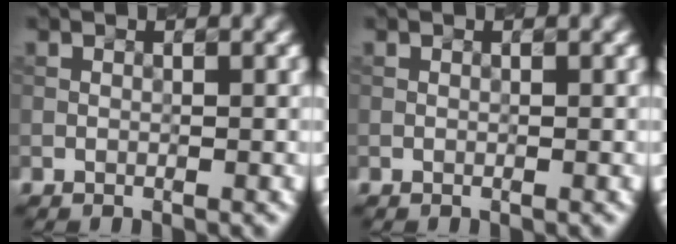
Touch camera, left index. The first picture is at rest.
{"total": 0.0}